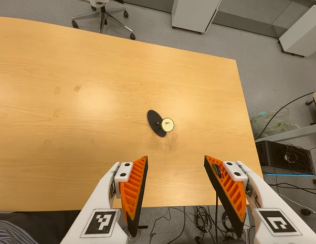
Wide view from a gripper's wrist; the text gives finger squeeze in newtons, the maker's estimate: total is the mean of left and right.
{"total": 0.0}